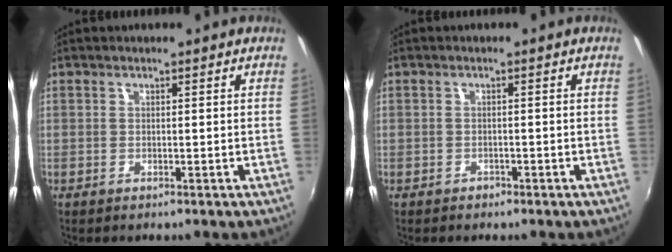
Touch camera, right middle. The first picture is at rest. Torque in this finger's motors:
{"motor_torque": [0.50, -0.25, -0.02, 0.00]}